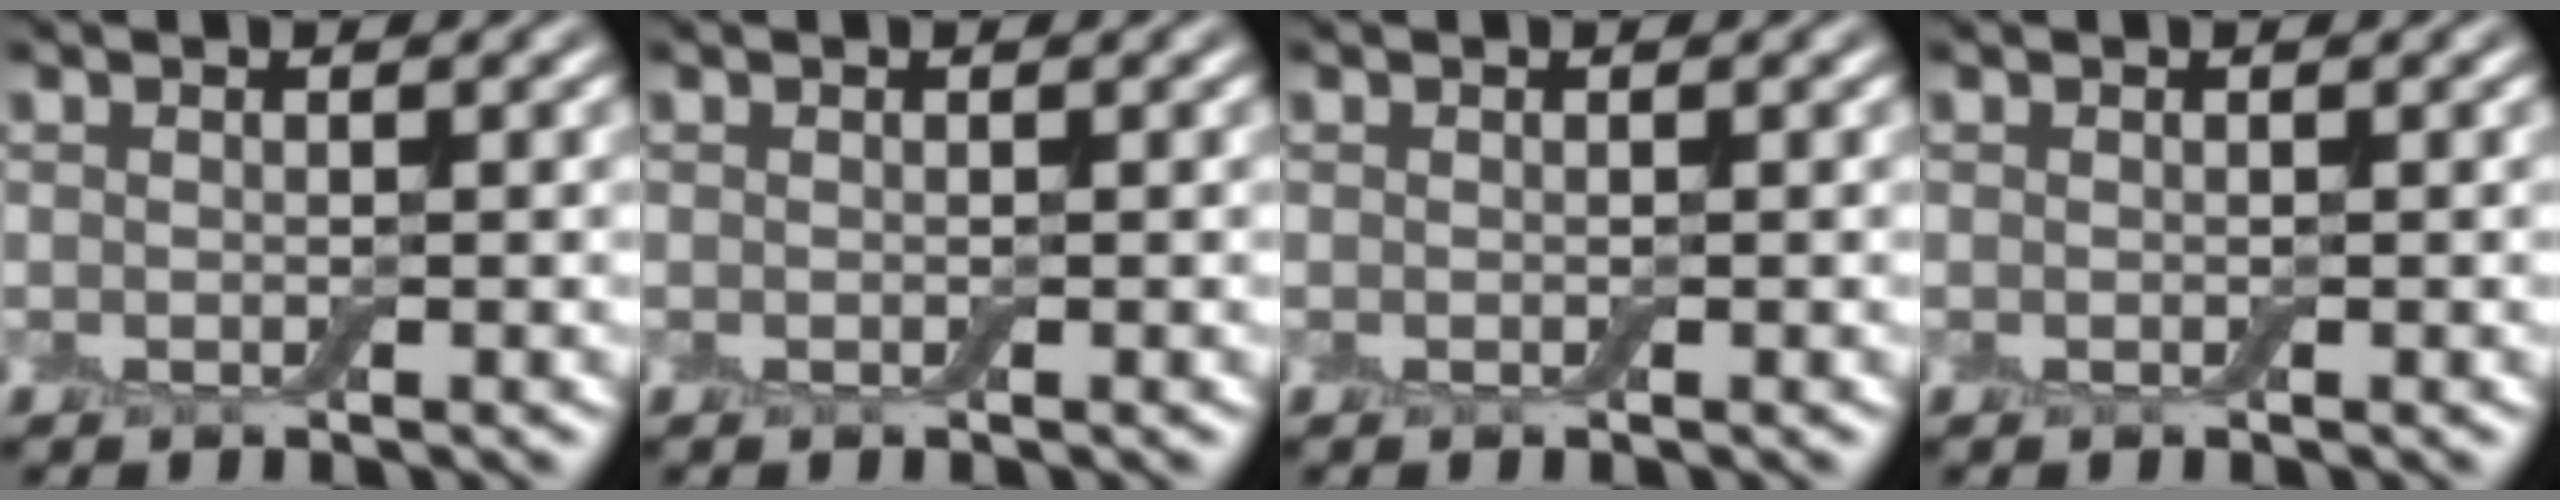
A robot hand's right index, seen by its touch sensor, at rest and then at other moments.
{"total": 0.0}
{"total": 0.0}
{"total": 0.0}